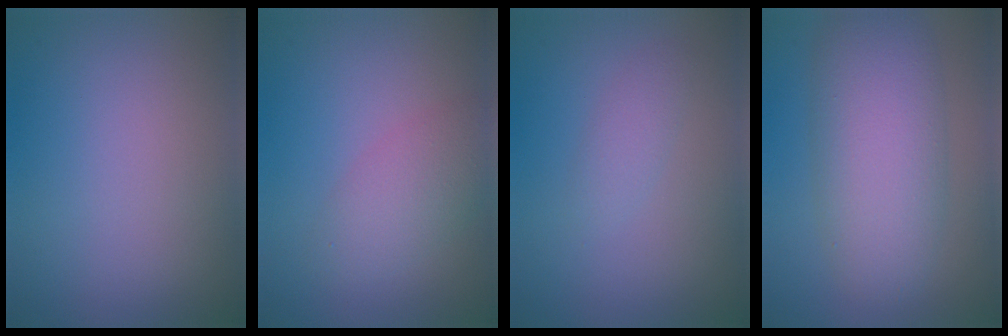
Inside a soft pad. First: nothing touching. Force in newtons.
{"total": 3.2, "press": 3.2, "slide": 0.1}
{"total": 1.3, "press": 1.3, "slide": 0.1}
{"total": 7.3, "press": 7.3, "slide": 0.4}